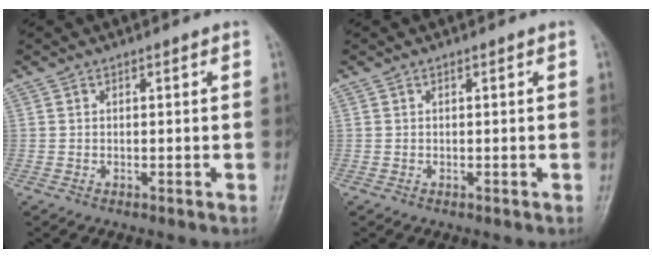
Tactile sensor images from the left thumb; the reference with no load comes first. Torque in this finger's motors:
{"motor_torque": [-0.10, -0.10, -0.01, 0.01, 0.00]}